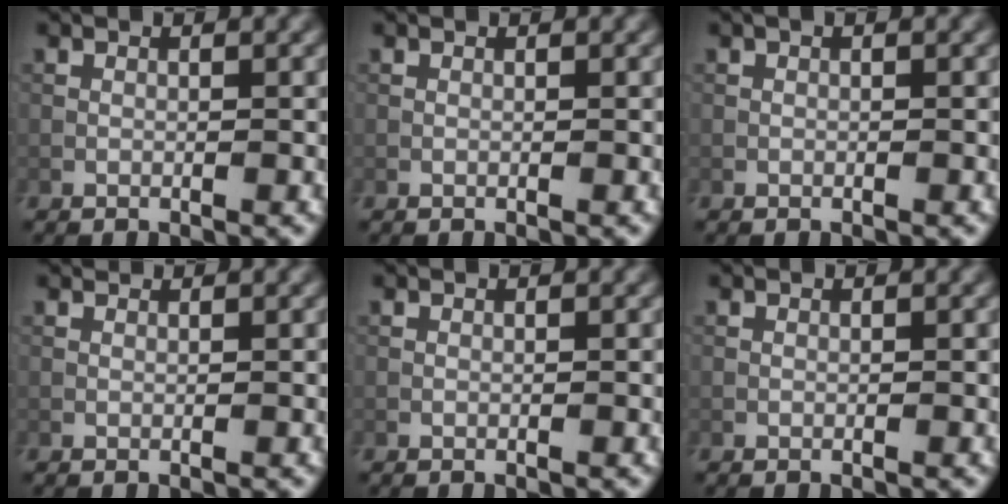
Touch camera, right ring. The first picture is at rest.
{"total": 0.0}
{"total": 0.0}
{"total": 0.6, "force": [0.5, 0.1, 0.2], "torque": [-0.010, -0.001, 0.005]}
{"total": 0.0}
{"total": 0.0}